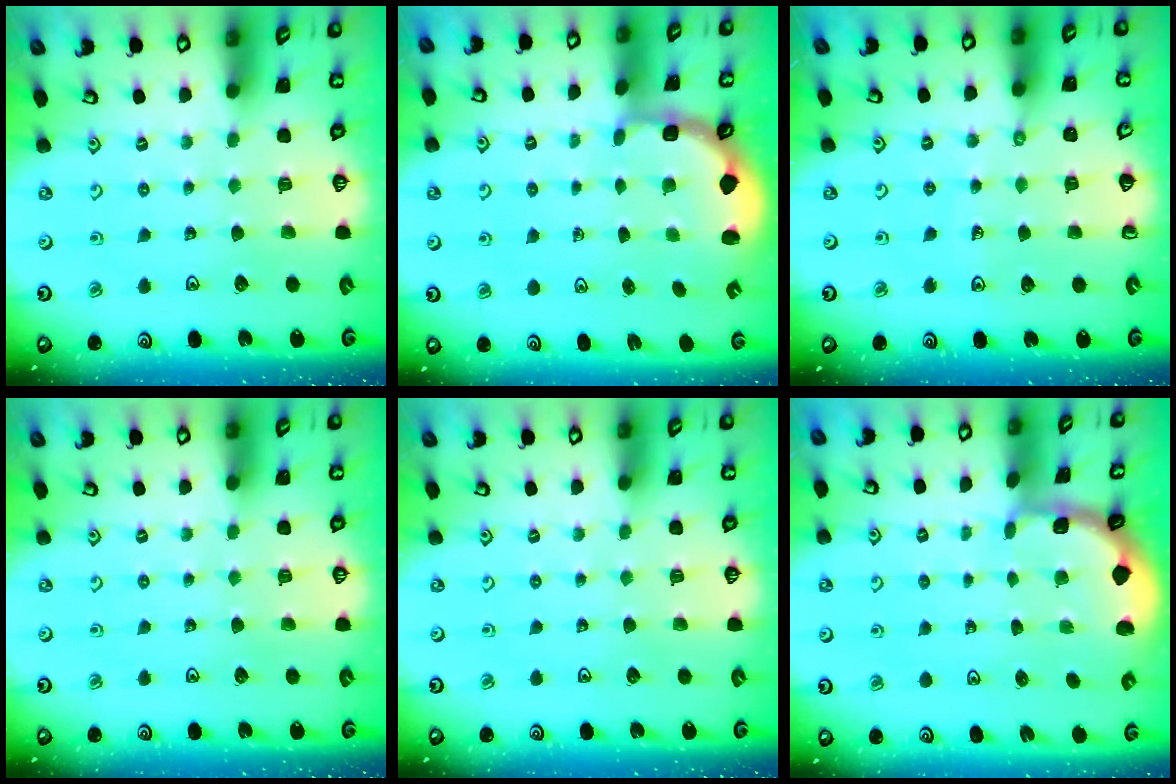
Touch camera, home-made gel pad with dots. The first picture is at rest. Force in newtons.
{"total": 2.9, "press": 1.8, "slide": 2.3}
{"total": 4.7, "press": 4.5, "slide": 1.4}
{"total": 0.0}
{"total": 0.0}
{"total": 1.6, "press": 1.6, "slide": 0.3}